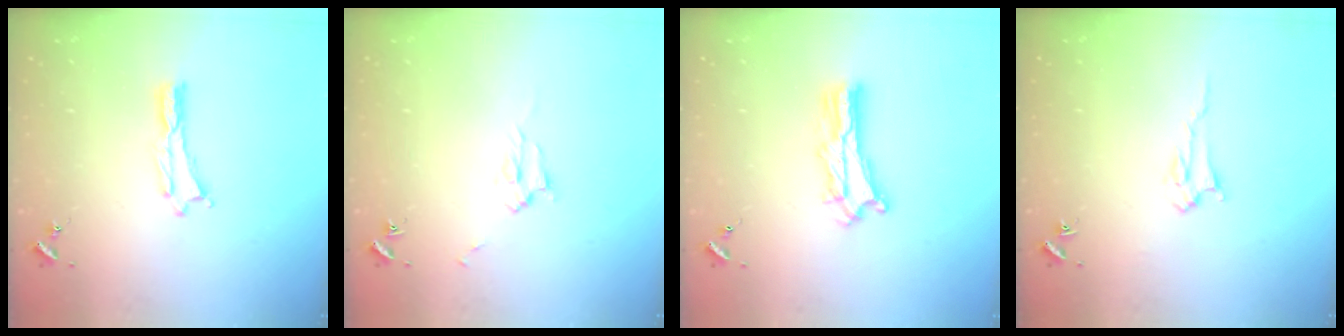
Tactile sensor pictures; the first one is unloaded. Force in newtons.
{"total": 2.3, "press": 2.3, "slide": 0.3}
{"total": 4.3, "press": 4.3, "slide": 0.4}
{"total": 2.8, "press": 2.8, "slide": 0.4}